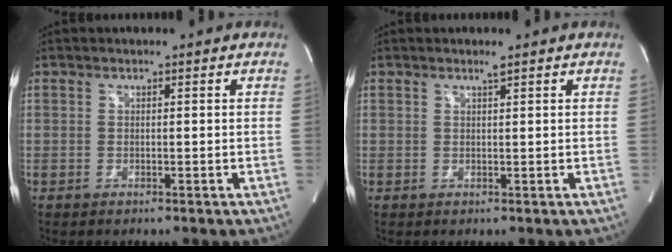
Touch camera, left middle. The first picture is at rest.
{"total": 0.7, "force": [0.6, -0.1, 0.4], "torque": [-0.012, -0.002, 0.013]}